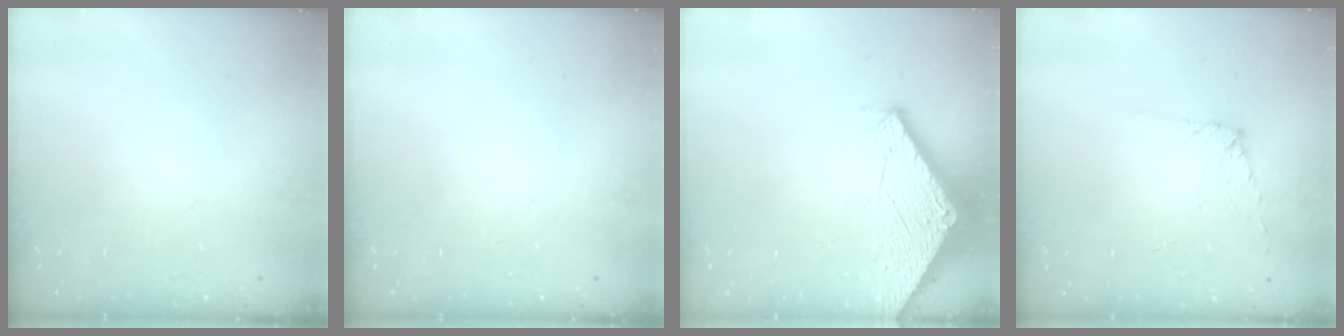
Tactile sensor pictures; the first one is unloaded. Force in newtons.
{"total": 0.0}
{"total": 2.8, "press": 2.8, "slide": 0.1}
{"total": 5.3, "press": 5.3, "slide": 0.6}